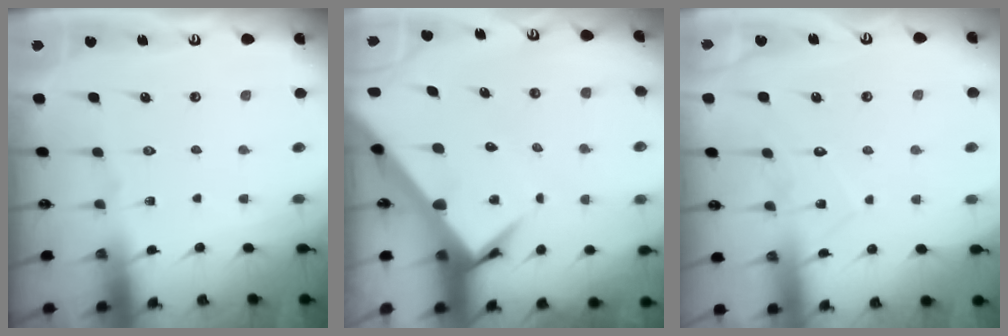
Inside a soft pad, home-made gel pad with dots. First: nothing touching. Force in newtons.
{"total": 7.5, "press": 7.5, "slide": 0.5}
{"total": 7.1, "press": 7.1, "slide": 0.5}